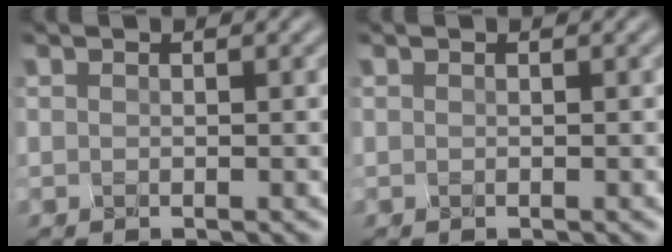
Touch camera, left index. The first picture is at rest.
{"total": 0.0}